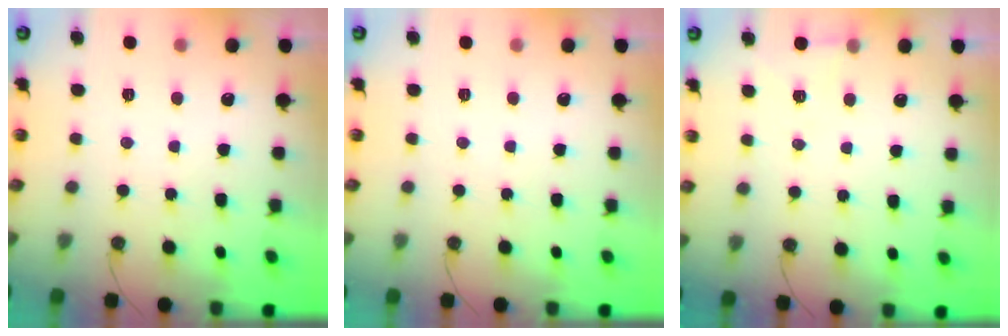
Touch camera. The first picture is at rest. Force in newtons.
{"total": 0.0}
{"total": 5.2, "press": 2.9, "slide": 4.3}